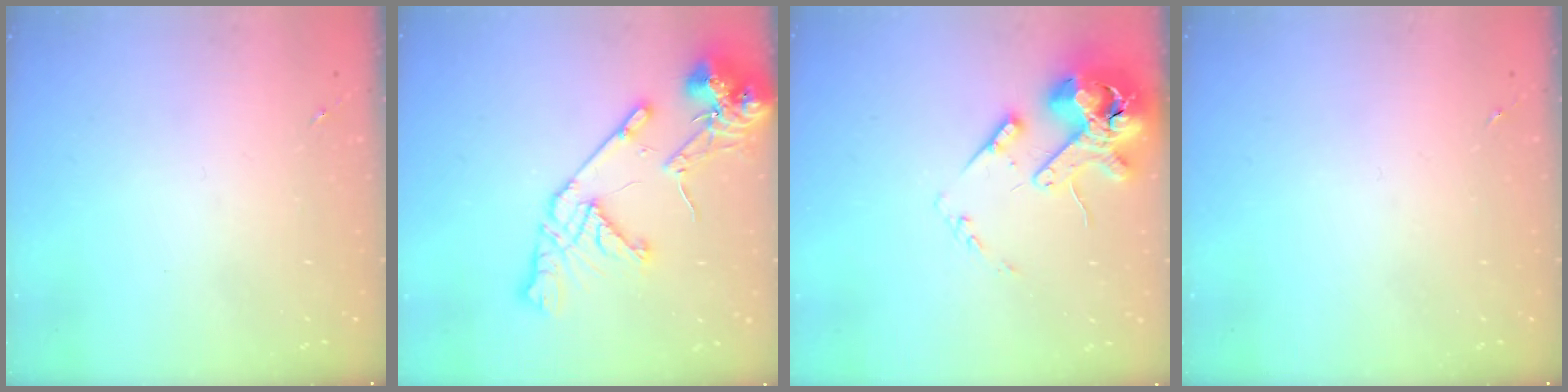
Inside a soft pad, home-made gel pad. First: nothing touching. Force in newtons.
{"total": 16.2, "press": 16.0, "slide": 2.5}
{"total": 15.9, "press": 15.7, "slide": 2.5}
{"total": 0.0}